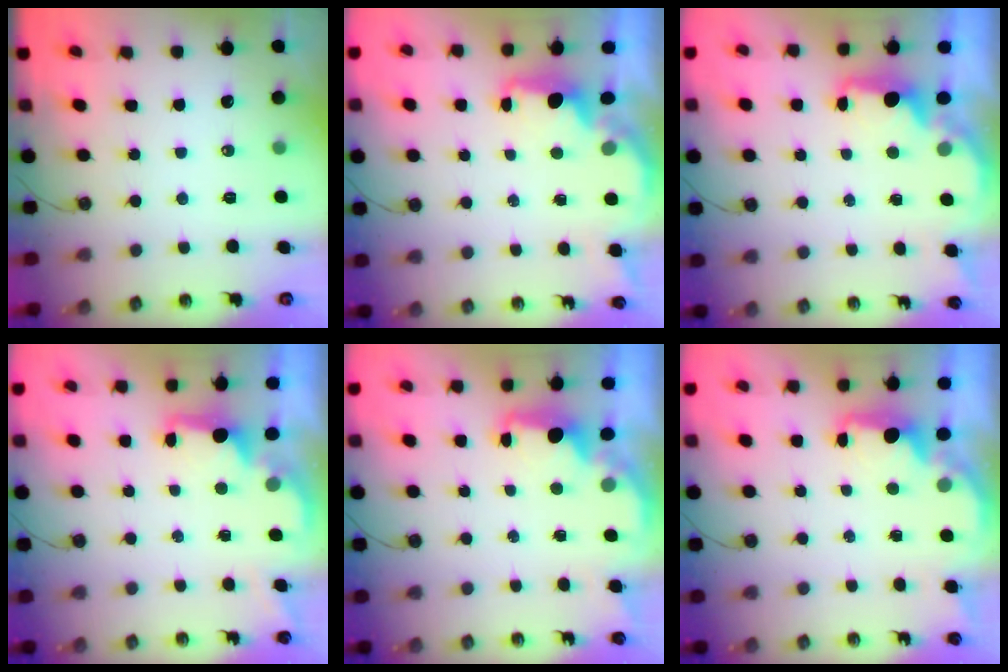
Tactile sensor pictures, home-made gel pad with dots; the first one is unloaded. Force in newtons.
{"total": 1.8, "press": 1.7, "slide": 0.5}
{"total": 2.4, "press": 2.3, "slide": 0.8}
{"total": 2.0, "press": 1.9, "slide": 0.8}
{"total": 2.4, "press": 2.2, "slide": 0.8}
{"total": 2.3, "press": 2.1, "slide": 0.8}